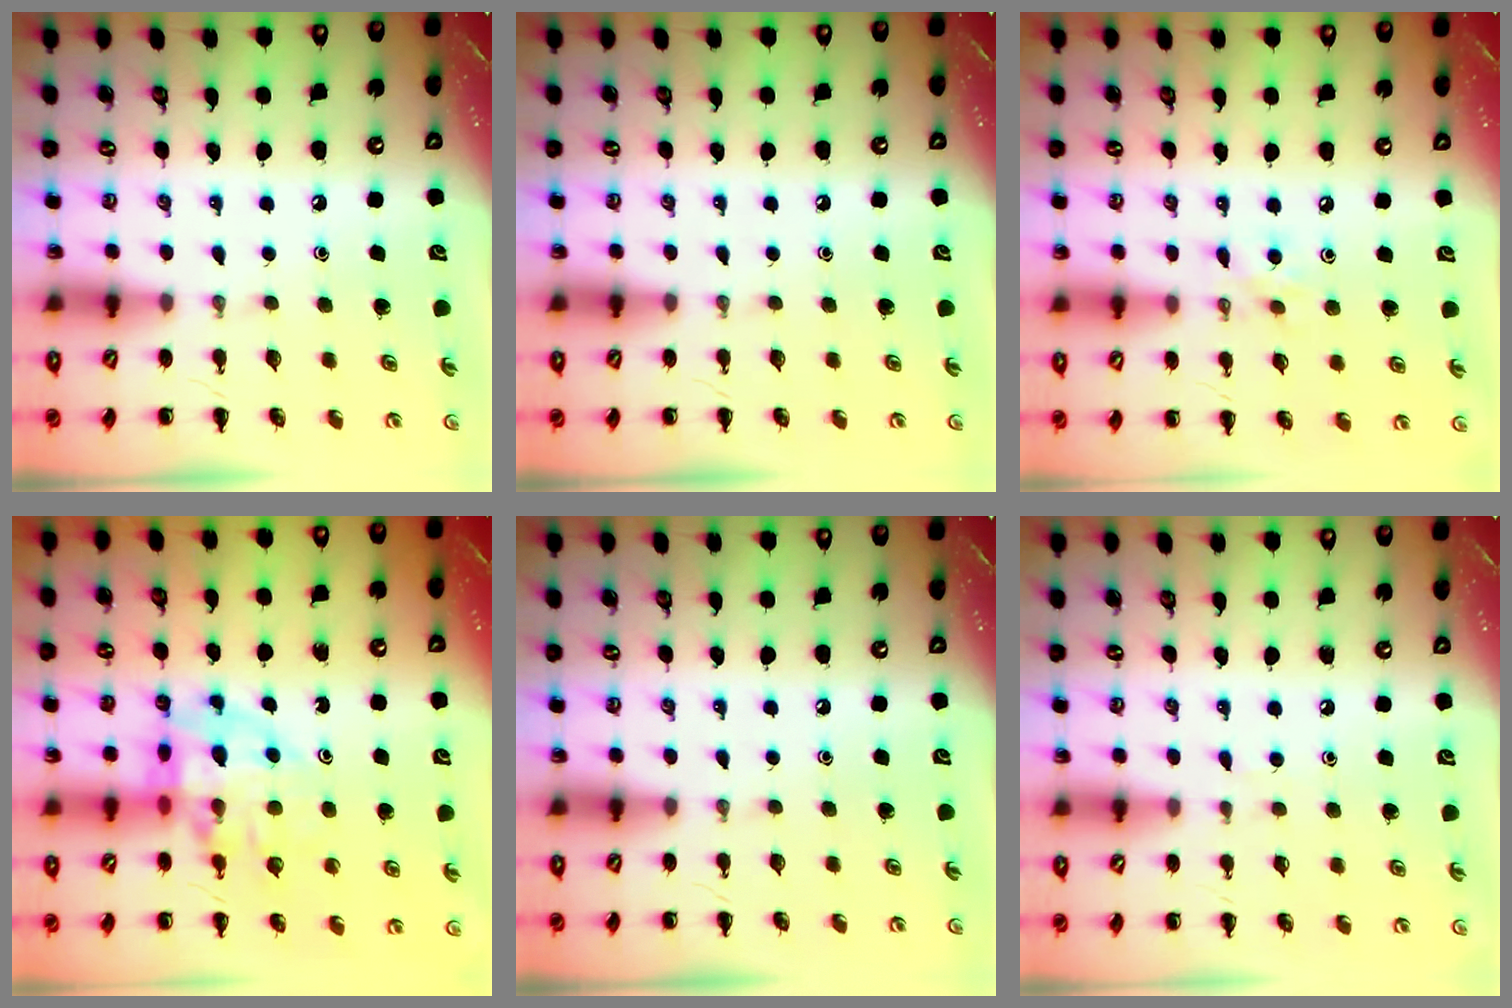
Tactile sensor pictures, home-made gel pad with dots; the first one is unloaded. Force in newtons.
{"total": 0.0}
{"total": 6.1, "press": 5.7, "slide": 2.0}
{"total": 12.3, "press": 11.8, "slide": 3.4}
{"total": 0.0}
{"total": 2.9, "press": 2.8, "slide": 1.0}